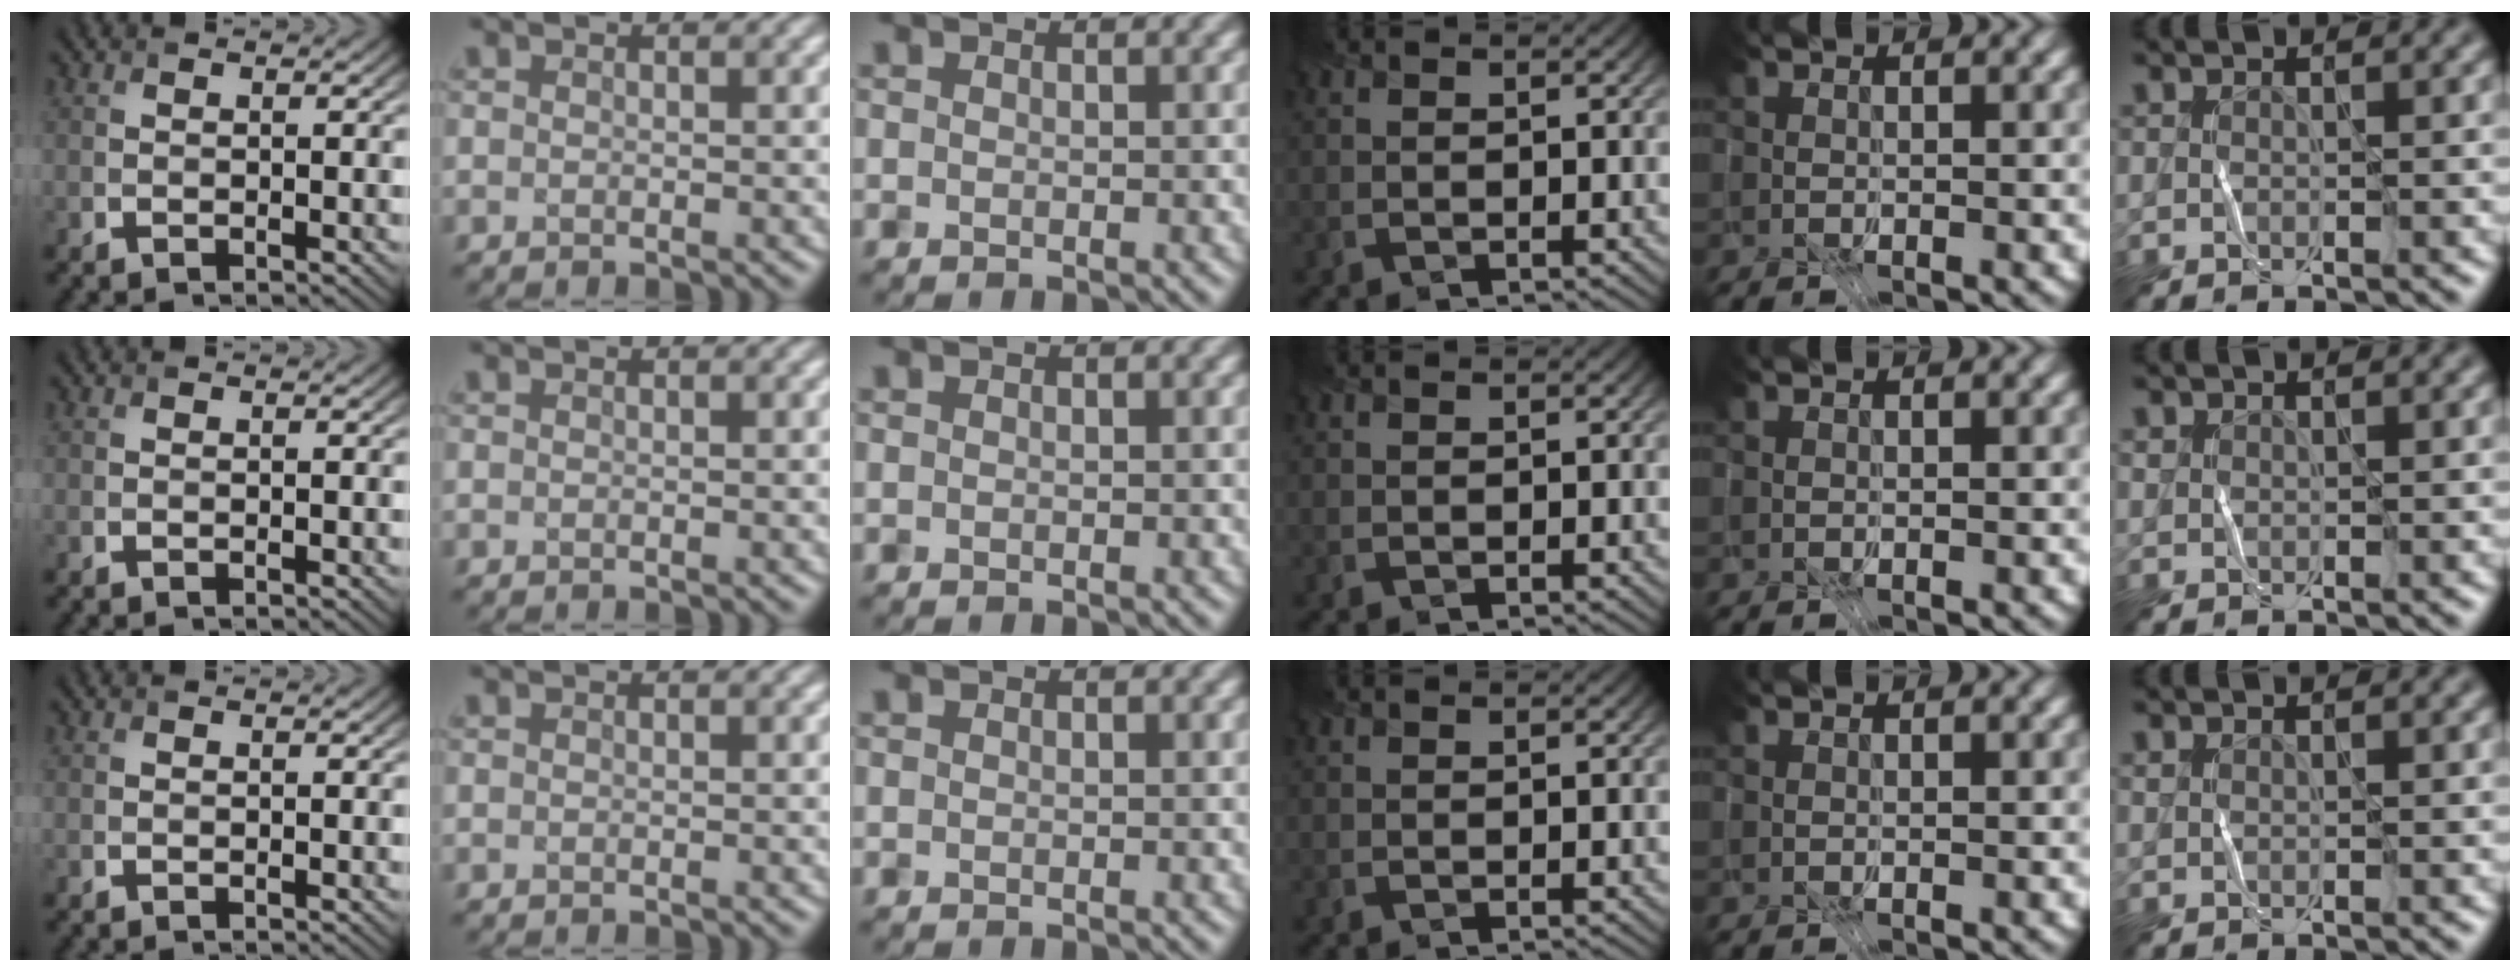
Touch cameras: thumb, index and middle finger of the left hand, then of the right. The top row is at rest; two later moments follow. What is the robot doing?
{"motion": "fold", "object": "coffee filter"}